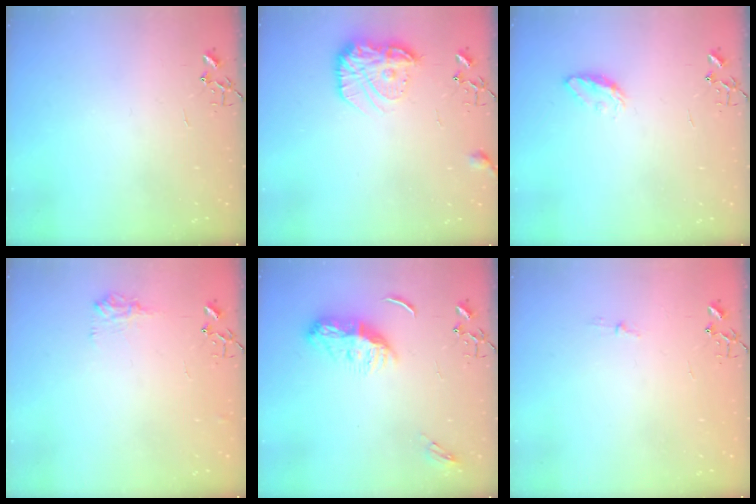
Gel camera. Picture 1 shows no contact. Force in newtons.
{"total": 14.6, "press": 14.6, "slide": 0.8}
{"total": 5.9, "press": 5.8, "slide": 0.7}
{"total": 9.0, "press": 9.0, "slide": 0.5}
{"total": 10.5, "press": 10.5, "slide": 0.4}
{"total": 3.3, "press": 3.3, "slide": 0.5}